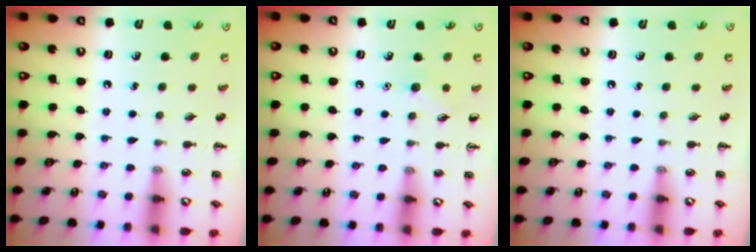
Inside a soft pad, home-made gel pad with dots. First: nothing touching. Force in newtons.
{"total": 5.2, "press": 5.0, "slide": 1.6}
{"total": 0.0}